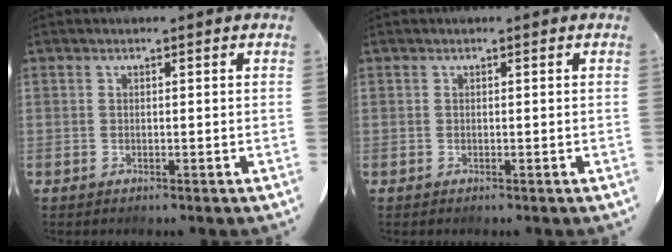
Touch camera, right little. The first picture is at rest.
{"total": 0.0}